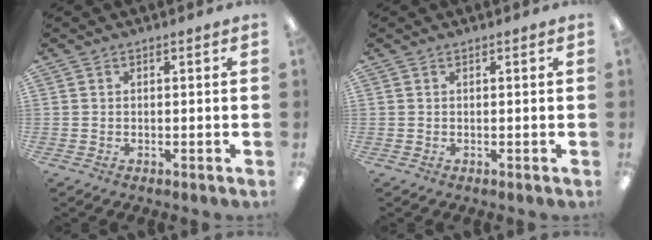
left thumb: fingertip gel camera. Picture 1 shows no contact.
{"total": 0.0}